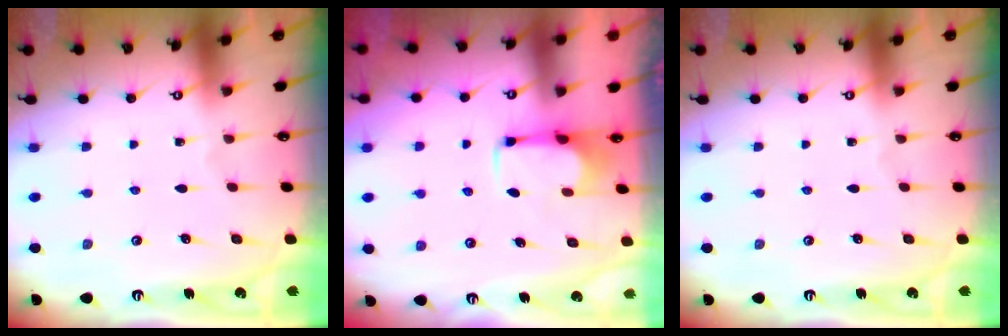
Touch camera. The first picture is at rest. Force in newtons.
{"total": 2.8, "press": 2.7, "slide": 0.9}
{"total": 0.0}